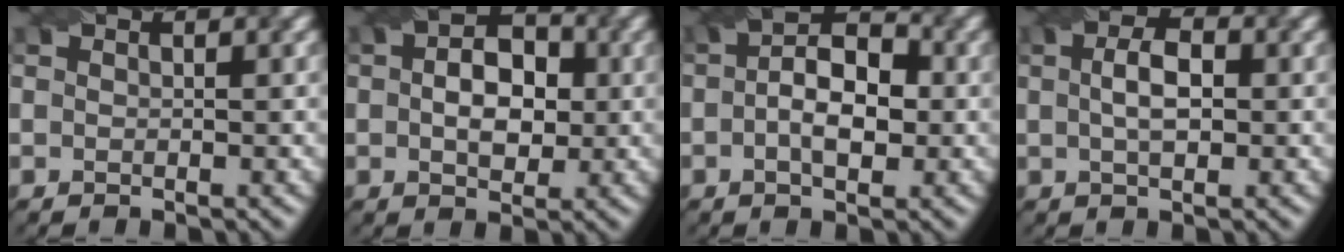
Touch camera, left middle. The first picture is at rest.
{"total": 4.6, "force": [-0.3, 3.3, 3.2], "torque": [-0.038, 0.008, 0.004]}
{"total": 4.9, "force": [-0.9, 2.9, 3.9], "torque": [-0.051, 0.008, -0.005]}
{"total": 2.5, "force": [-0.4, 1.3, 2.0], "torque": [-0.036, 0.006, 0.005]}